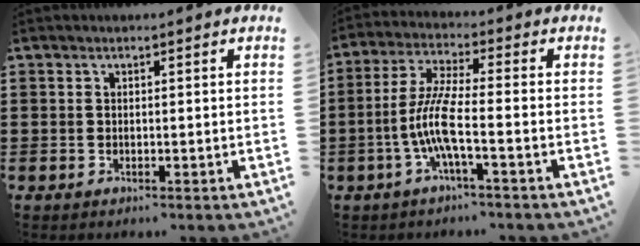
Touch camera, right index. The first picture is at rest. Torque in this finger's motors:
{"motor_torque": [2.14, 0.00, 0.84, 0.21]}